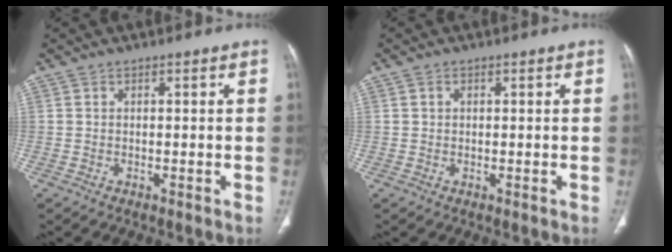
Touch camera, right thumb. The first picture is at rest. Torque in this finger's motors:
{"motor_torque": [-0.15, -0.25, -0.03, 0.07, 0.08]}